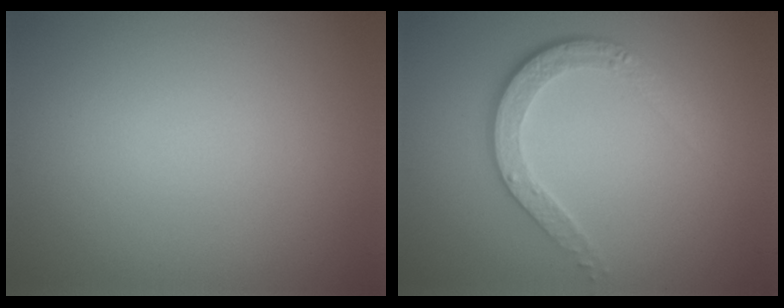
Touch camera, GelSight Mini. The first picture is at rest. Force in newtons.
{"total": 3.7, "press": 2.8, "slide": 2.5}